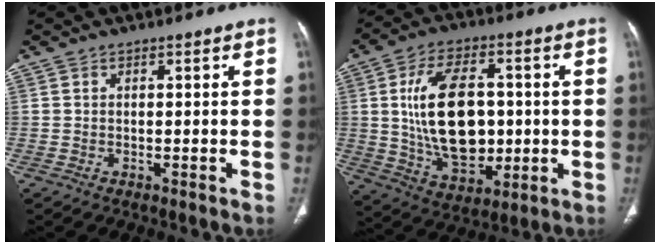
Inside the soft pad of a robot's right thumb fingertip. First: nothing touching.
{"total": 18.4, "force": [1.0, 11.1, 14.7], "torque": [-0.227, -0.004, 0.030]}